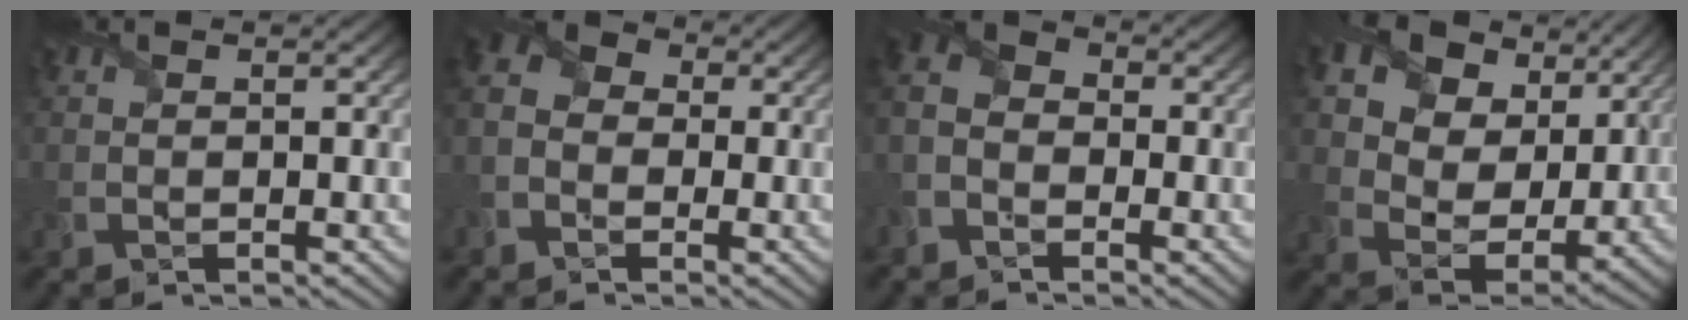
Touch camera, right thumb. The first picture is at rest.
{"total": 6.5, "force": [-2.0, 5.2, 3.3], "torque": [-0.086, -0.006, -0.049]}
{"total": 5.6, "force": [-3.1, 3.8, 2.8], "torque": [-0.068, -0.003, -0.064]}
{"total": 15.4, "force": [7.5, 10.3, 8.5], "torque": [-0.202, 0.028, 0.136]}